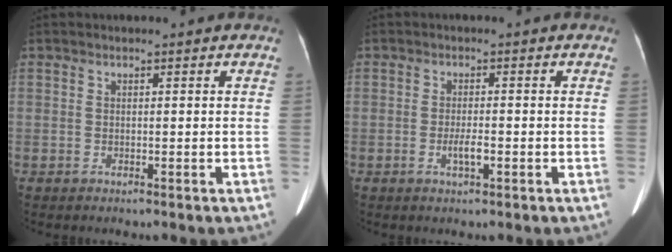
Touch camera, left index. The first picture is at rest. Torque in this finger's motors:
{"motor_torque": [0.42, 0.20, 0.20, 0.09]}